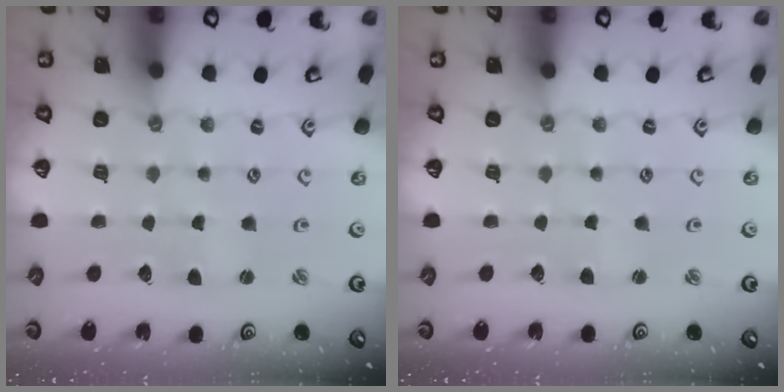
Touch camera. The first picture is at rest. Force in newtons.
{"total": 1.9, "press": 1.9, "slide": 0.2}